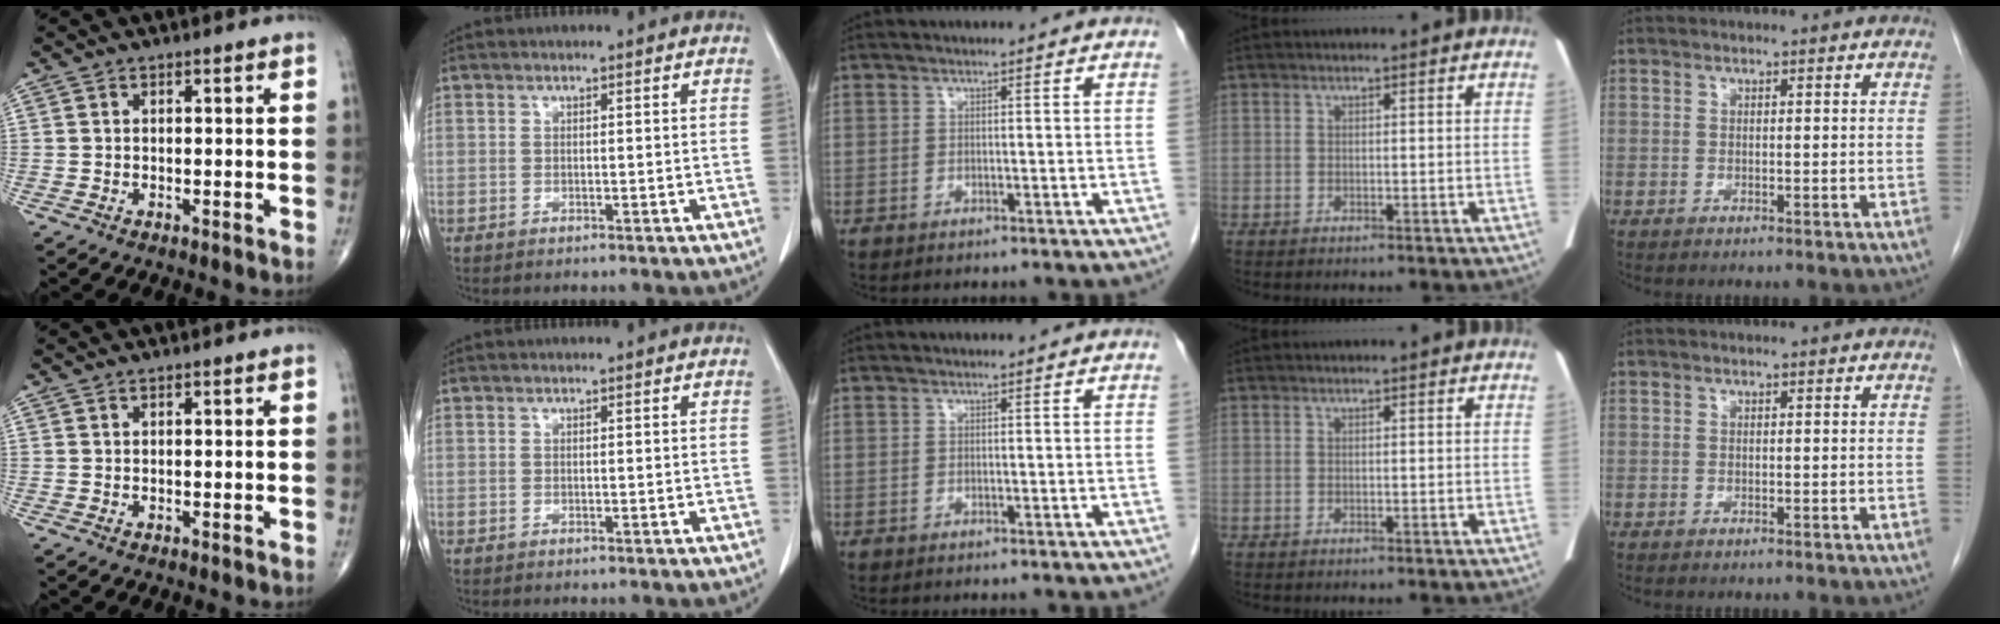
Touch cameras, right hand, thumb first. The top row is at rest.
{}